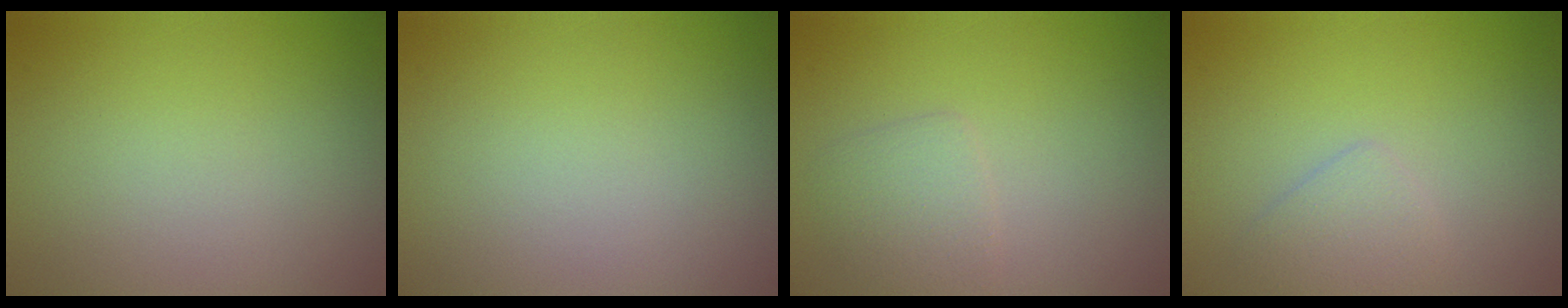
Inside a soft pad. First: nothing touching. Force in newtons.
{"total": 0.0}
{"total": 1.9, "press": 1.9, "slide": 0.0}
{"total": 1.6, "press": 1.6, "slide": 0.1}